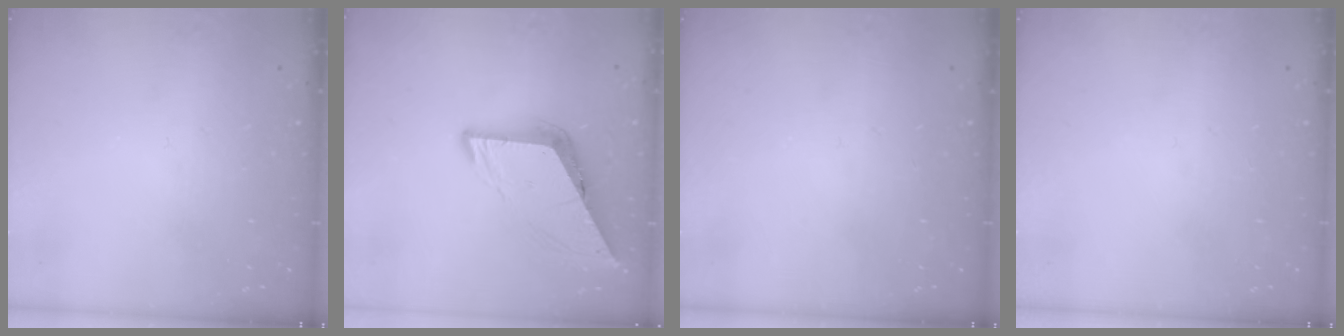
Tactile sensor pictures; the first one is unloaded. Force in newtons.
{"total": 8.9, "press": 8.9, "slide": 1.0}
{"total": 0.0}
{"total": 0.0}